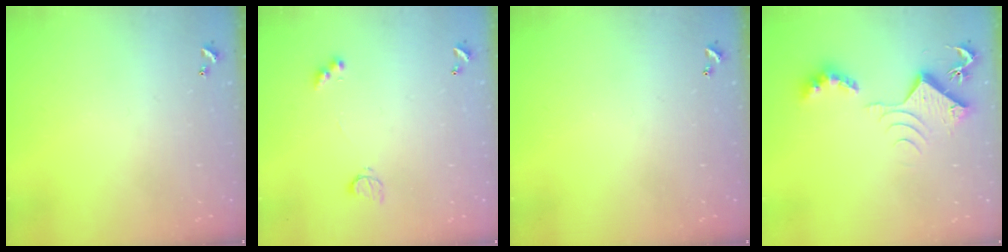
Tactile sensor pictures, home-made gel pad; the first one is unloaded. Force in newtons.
{"total": 3.6, "press": 3.6, "slide": 0.6}
{"total": 0.0}
{"total": 10.4, "press": 10.3, "slide": 0.5}